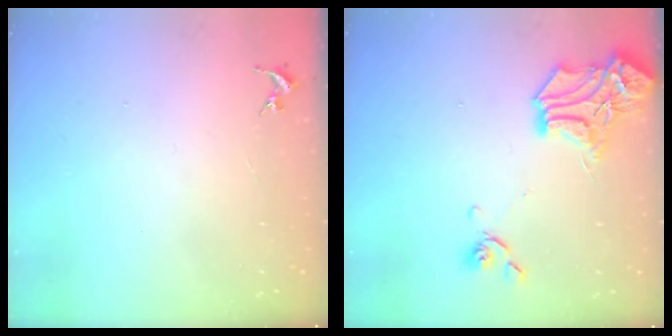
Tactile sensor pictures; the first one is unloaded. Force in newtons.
{"total": 16.8, "press": 16.7, "slide": 1.5}